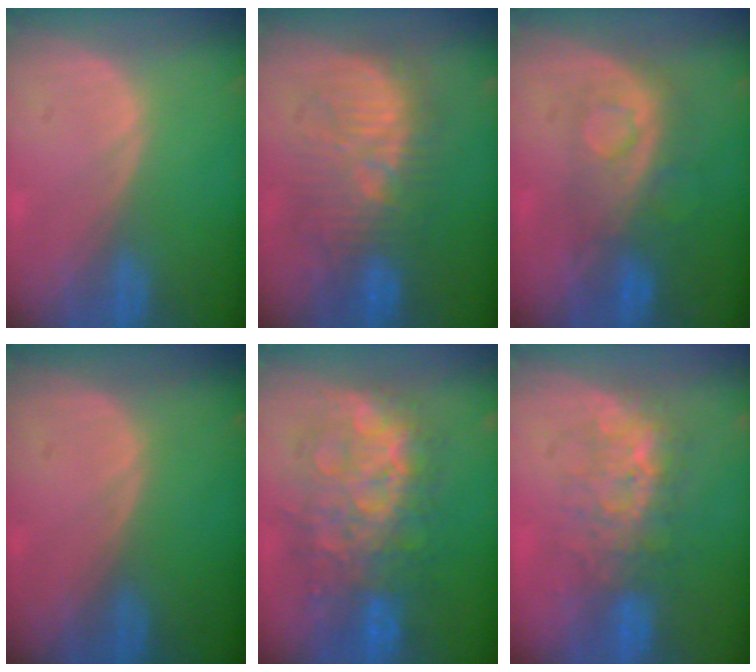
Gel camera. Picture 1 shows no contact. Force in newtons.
{"total": 10.3, "press": 10.3, "slide": 0.3}
{"total": 7.9, "press": 7.4, "slide": 2.7}
{"total": 0.0}
{"total": 11.8, "press": 11.8, "slide": 1.2}
{"total": 7.7, "press": 7.3, "slide": 2.3}